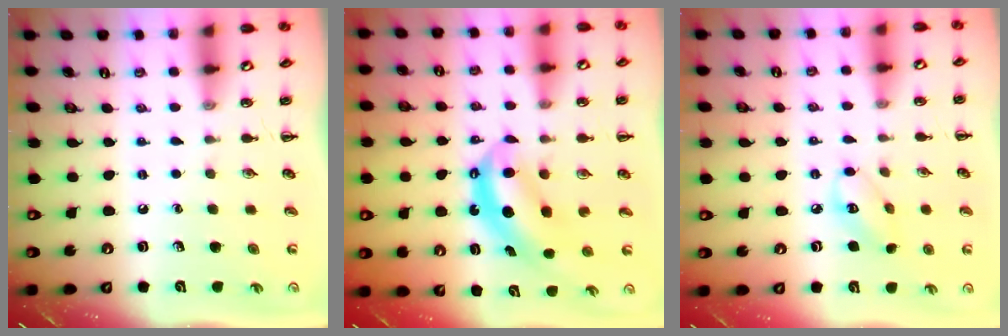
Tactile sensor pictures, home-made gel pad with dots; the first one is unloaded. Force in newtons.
{"total": 6.4, "press": 6.3, "slide": 1.0}
{"total": 5.1, "press": 5.1, "slide": 0.6}